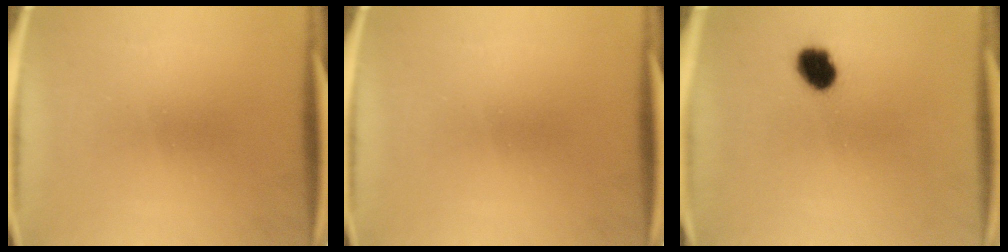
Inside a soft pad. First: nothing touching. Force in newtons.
{"total": 0.0}
{"total": 6.2}